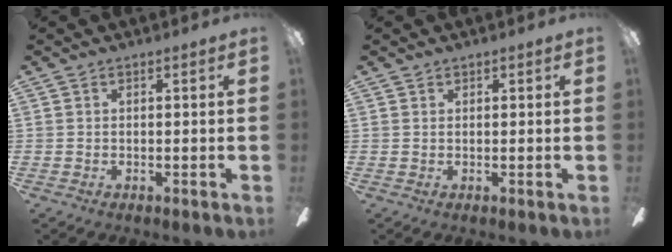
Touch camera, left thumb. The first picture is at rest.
{"total": 0.6, "force": [0.6, 0.3, 0.1], "torque": [-0.002, 0.001, 0.010]}